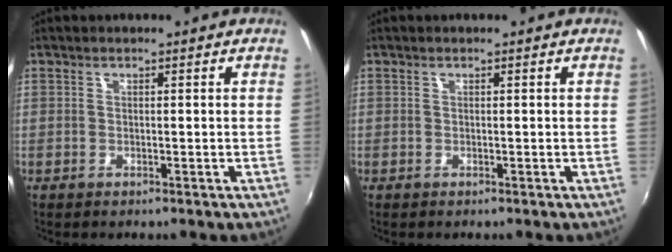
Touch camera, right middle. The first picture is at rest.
{"total": 0.0}